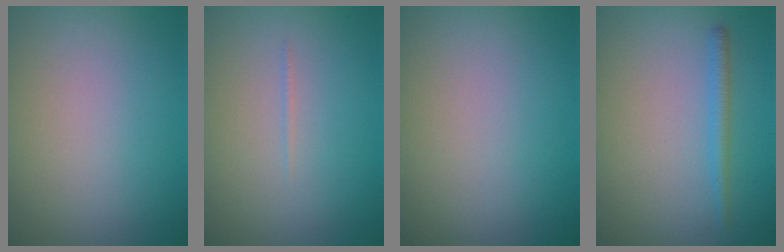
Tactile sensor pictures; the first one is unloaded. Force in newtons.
{"total": 0.7, "press": 0.7, "slide": 0.2}
{"total": 0.0}
{"total": 1.4, "press": 1.4, "slide": 0.1}